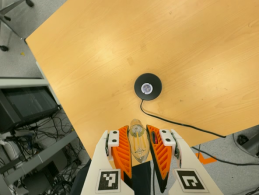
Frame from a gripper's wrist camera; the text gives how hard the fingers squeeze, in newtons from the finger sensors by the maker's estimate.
{"total": 20.9, "left": 22.2, "right": 19.5}